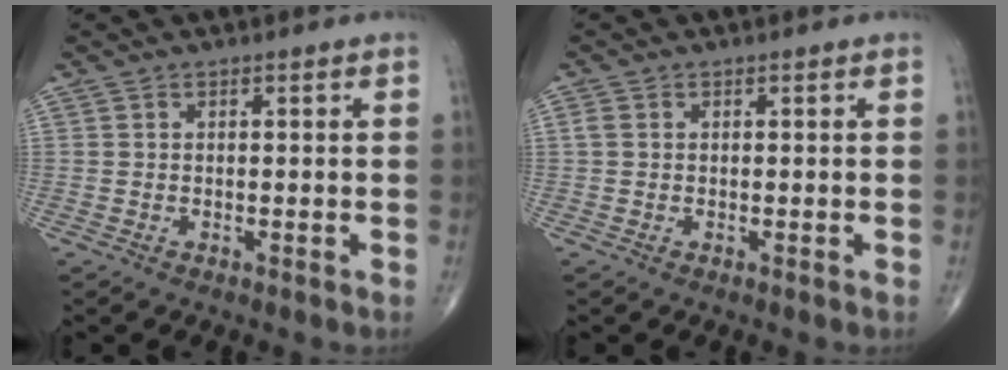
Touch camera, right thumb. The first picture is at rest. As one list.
[{"total": 1.2, "force": [0.2, 0.9, 0.7], "torque": [-0.019, 0.004, 0.004]}]